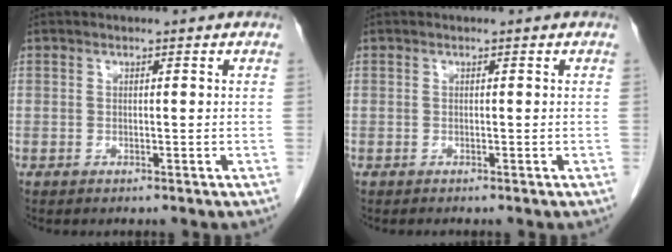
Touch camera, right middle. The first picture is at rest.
{"total": 0.0}